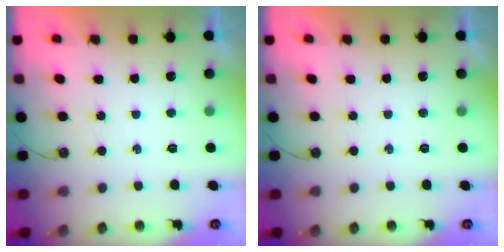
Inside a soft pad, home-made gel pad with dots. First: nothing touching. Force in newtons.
{"total": 0.0}